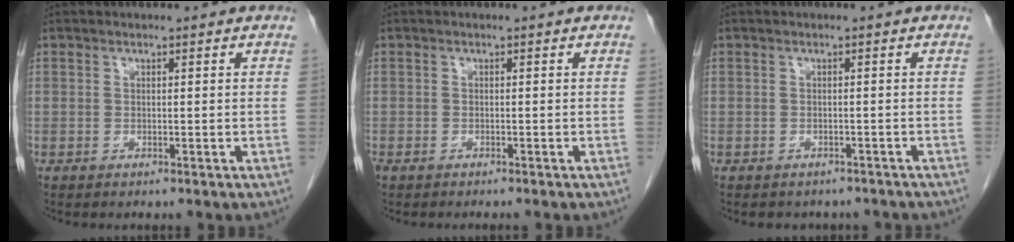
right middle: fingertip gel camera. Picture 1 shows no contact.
{"total": 2.0, "force": [-1.7, 0.5, 1.0], "torque": [-0.019, -0.005, -0.020]}
{"total": 4.7, "force": [-4.1, 2.1, 0.6], "torque": [-0.006, 0.006, -0.043]}